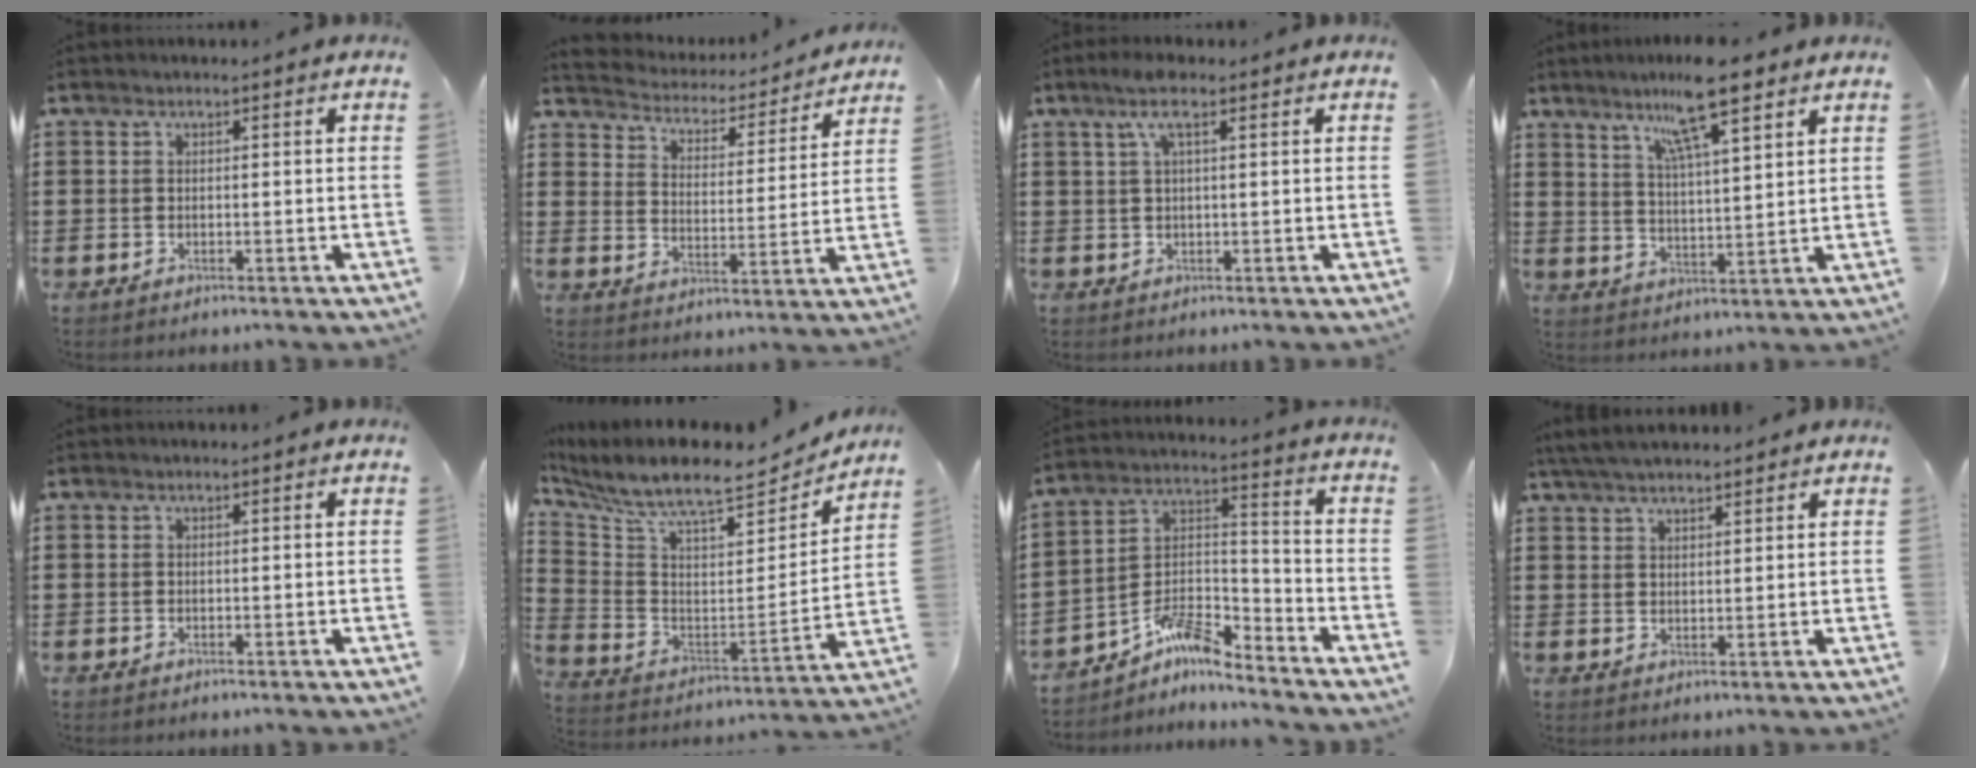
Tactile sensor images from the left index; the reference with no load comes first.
{"total": 2.9, "force": [2.8, 0.4, -0.2], "torque": [-0.021, -0.030, 0.039]}
{"total": 3.8, "force": [1.6, 0.8, 3.3], "torque": [-0.069, 0.005, 0.027]}
{"total": 9.8, "force": [7.0, 1.2, 6.7], "torque": [-0.130, -0.014, 0.118]}
{"total": 0.0}
{"total": 9.1, "force": [7.8, 1.6, 4.3], "torque": [-0.120, -0.063, 0.133]}
{"total": 8.1, "force": [-6.7, 2.3, 4.0], "torque": [-0.080, 0.008, -0.131]}
{"total": 4.3, "force": [3.9, 0.7, 1.6], "torque": [-0.042, -0.003, 0.075]}